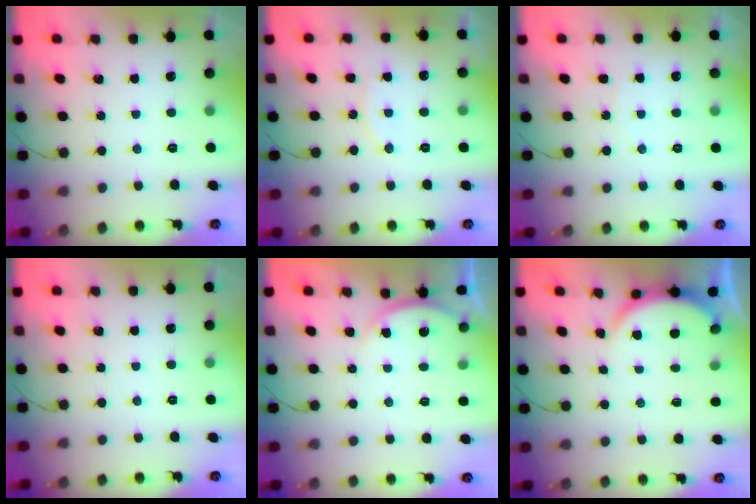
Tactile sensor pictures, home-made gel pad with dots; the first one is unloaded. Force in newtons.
{"total": 6.4, "press": 6.4, "slide": 0.3}
{"total": 3.7, "press": 3.7, "slide": 0.3}
{"total": 0.0}
{"total": 3.7, "press": 3.7, "slide": 0.5}
{"total": 3.4, "press": 3.3, "slide": 0.6}